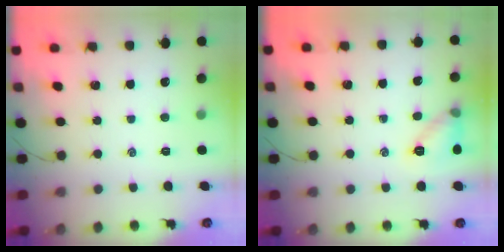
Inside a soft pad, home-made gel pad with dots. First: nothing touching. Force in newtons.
{"total": 8.7, "press": 8.6, "slide": 1.0}